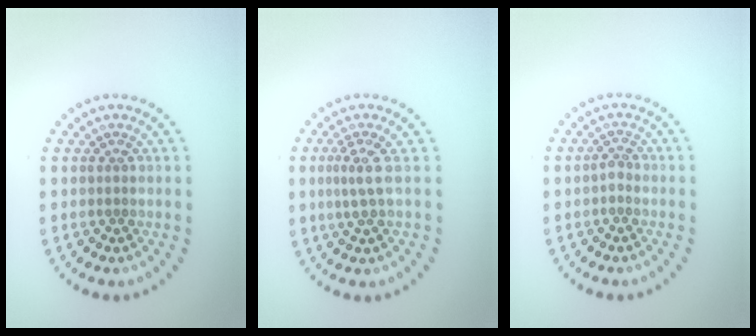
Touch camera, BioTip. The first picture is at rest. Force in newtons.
{"total": 2.3, "press": 1.5, "slide": 1.7}
{"total": 0.9, "press": 0.6, "slide": 0.6}